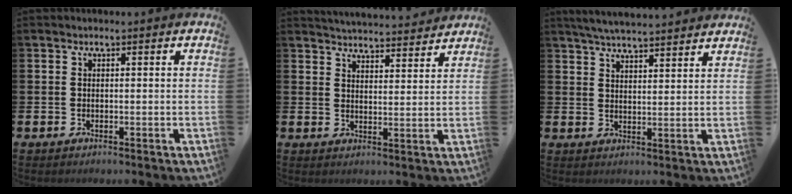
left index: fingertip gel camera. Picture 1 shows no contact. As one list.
[{"total": 4.9, "force": [4.9, 0.4, 0.1], "torque": [-0.009, -0.035, 0.086]}, {"total": 5.0, "force": [4.9, 0.0, 0.8], "torque": [-0.034, -0.024, 0.090]}]